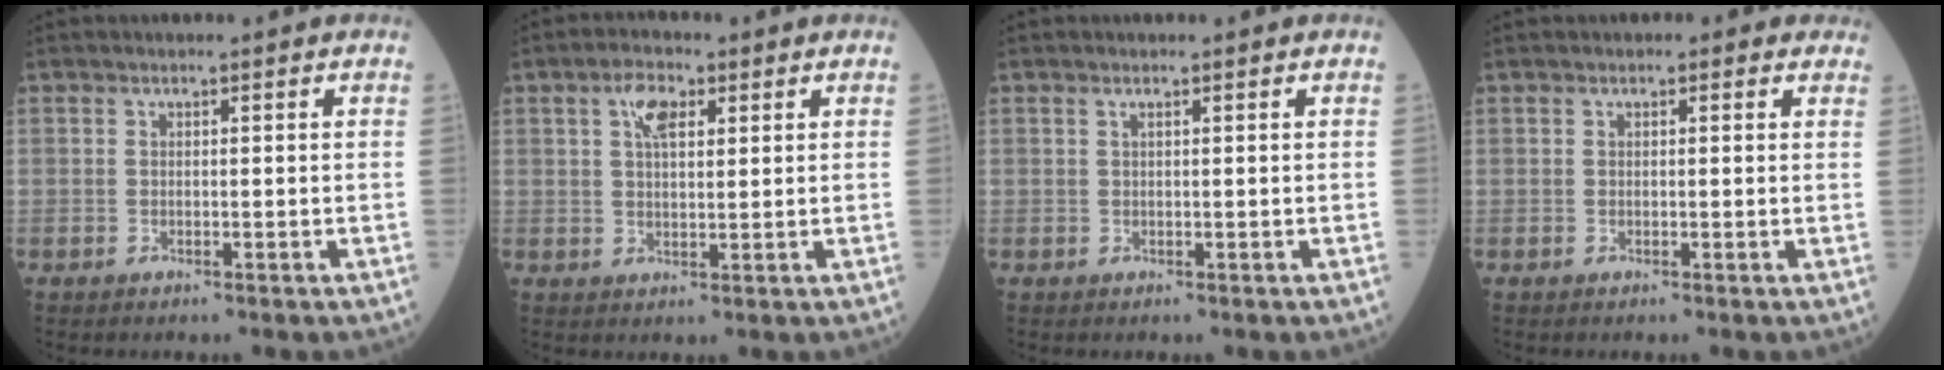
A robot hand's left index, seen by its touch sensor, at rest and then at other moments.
{"total": 4.3, "force": [1.8, 2.0, 3.4], "torque": [-0.069, 0.009, 0.031]}
{"total": 0.0}
{"total": 0.9, "force": [0.5, 0.7, 0.3], "torque": [0.003, 0.002, -0.003]}